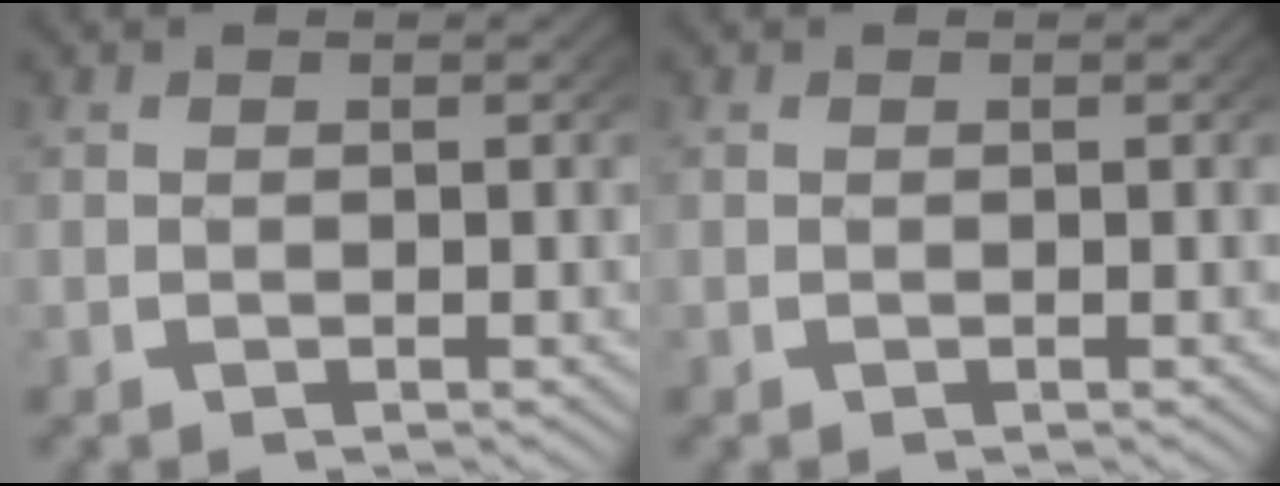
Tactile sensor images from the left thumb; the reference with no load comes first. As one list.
[{"total": 0.0}]